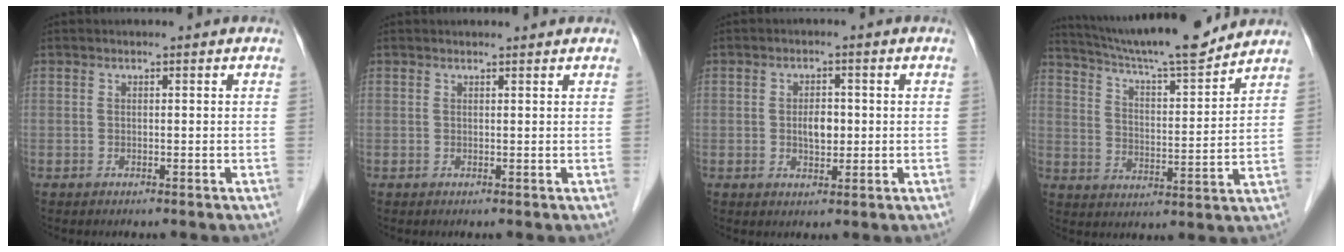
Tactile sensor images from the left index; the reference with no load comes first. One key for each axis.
{"total": 0.8, "fx": 0.8, "fy": 0.0, "fz": 0.1, "tx": -0.004, "ty": 0.002, "tz": 0.002}
{"total": 3.2, "fx": -1.2, "fy": 1.6, "fz": 2.5, "tx": -0.041, "ty": -0.003, "tz": -0.018}
{"total": 16.1, "fx": 14.5, "fy": 0.6, "fz": 6.8, "tx": -0.118, "ty": -0.001, "tz": 0.224}